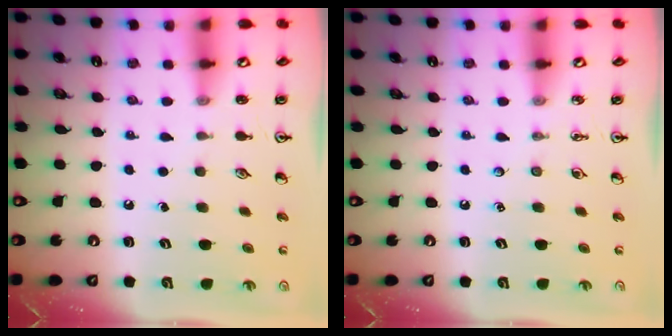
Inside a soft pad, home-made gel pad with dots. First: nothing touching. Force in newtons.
{"total": 0.0}